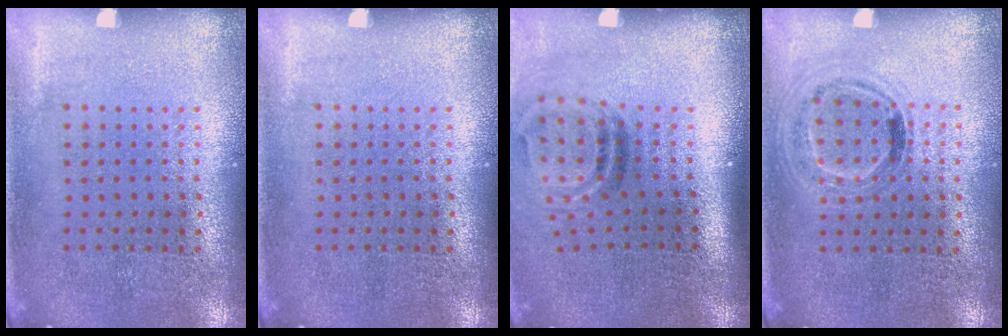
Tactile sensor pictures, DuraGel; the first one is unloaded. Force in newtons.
{"total": 0.0}
{"total": 2.0, "press": 1.2, "slide": 1.6}
{"total": 0.9, "press": 0.9, "slide": 0.3}